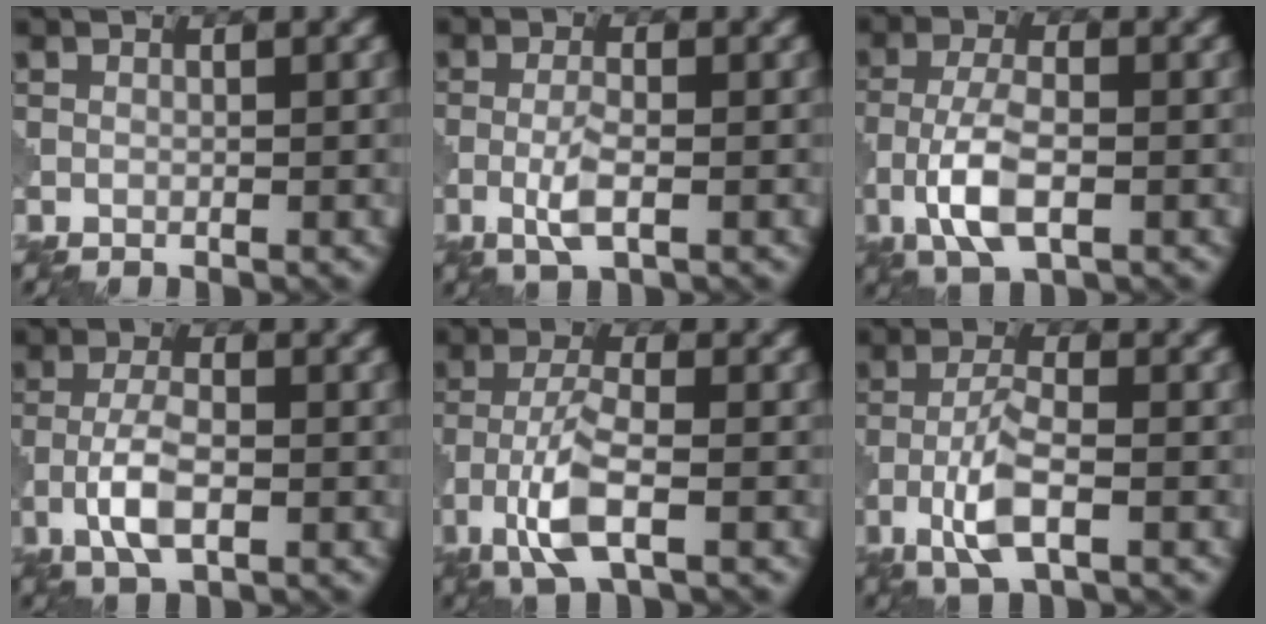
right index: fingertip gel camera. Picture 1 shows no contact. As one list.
[{"total": 2.8, "force": [-0.9, 0.7, 2.6], "torque": [-0.054, 0.000, -0.023]}, {"total": 5.4, "force": [-2.0, 2.2, 4.5], "torque": [-0.096, 0.000, -0.043]}, {"total": 4.2, "force": [-1.4, 1.6, 3.6], "torque": [-0.075, 0.002, -0.033]}, {"total": 5.6, "force": [-2.5, 1.7, 4.7], "torque": [-0.100, 0.003, -0.055]}, {"total": 4.7, "force": [-2.0, 1.4, 4.0], "torque": [-0.085, 0.002, -0.044]}]